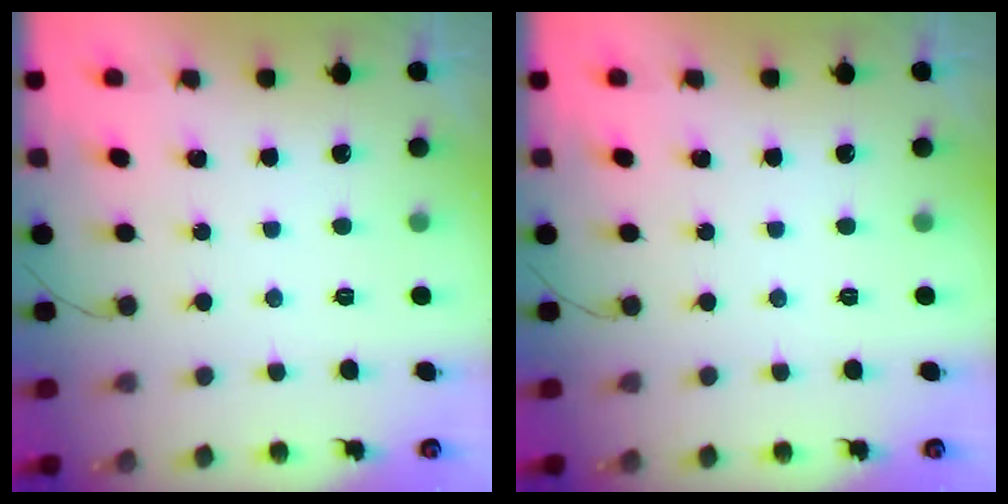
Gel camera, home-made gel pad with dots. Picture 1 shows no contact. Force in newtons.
{"total": 0.0}